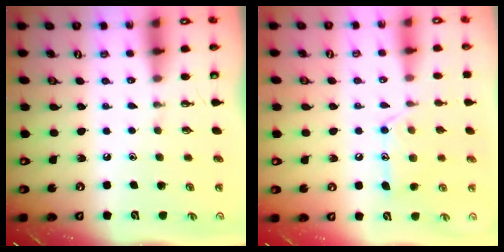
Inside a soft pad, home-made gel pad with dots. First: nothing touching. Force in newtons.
{"total": 13.5, "press": 13.4, "slide": 0.9}